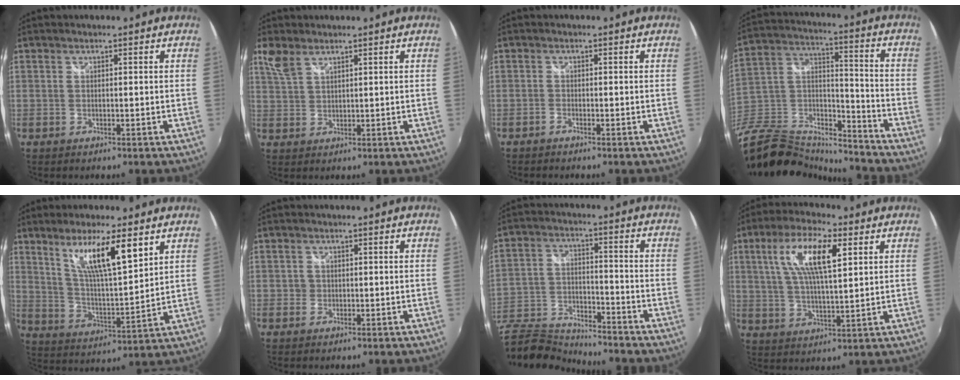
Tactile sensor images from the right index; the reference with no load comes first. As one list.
[{"total": 3.6, "force": [2.5, 1.6, 2.1], "torque": [-0.046, 0.004, 0.054]}, {"total": 0.8, "force": [-0.7, 0.1, 0.1], "torque": [-0.006, -0.002, -0.018]}, {"total": 22.4, "force": [-18.1, 9.5, 9.3], "torque": [-0.221, 0.021, -0.317]}, {"total": 12.6, "force": [7.1, 1.9, 10.2], "torque": [-0.174, -0.007, 0.137]}, {"total": 1.2, "force": [-0.4, 1.1, 0.0], "torque": [0.000, 0.001, -0.006]}, {"total": 15.3, "force": [-13.6, 4.7, 5.2], "torque": [-0.134, -0.013, -0.249]}, {"total": 11.9, "force": [4.4, 3.5, 10.5], "torque": [-0.197, 0.014, 0.081]}]